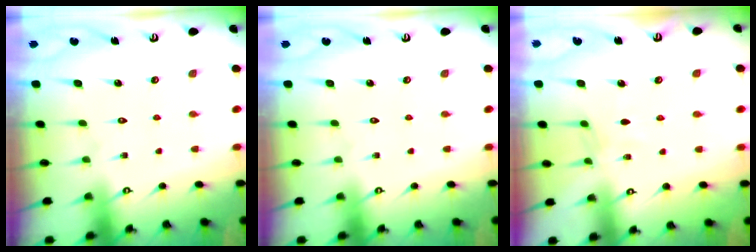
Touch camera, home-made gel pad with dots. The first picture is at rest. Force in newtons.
{"total": 0.0}
{"total": 4.0, "press": 4.0, "slide": 0.5}